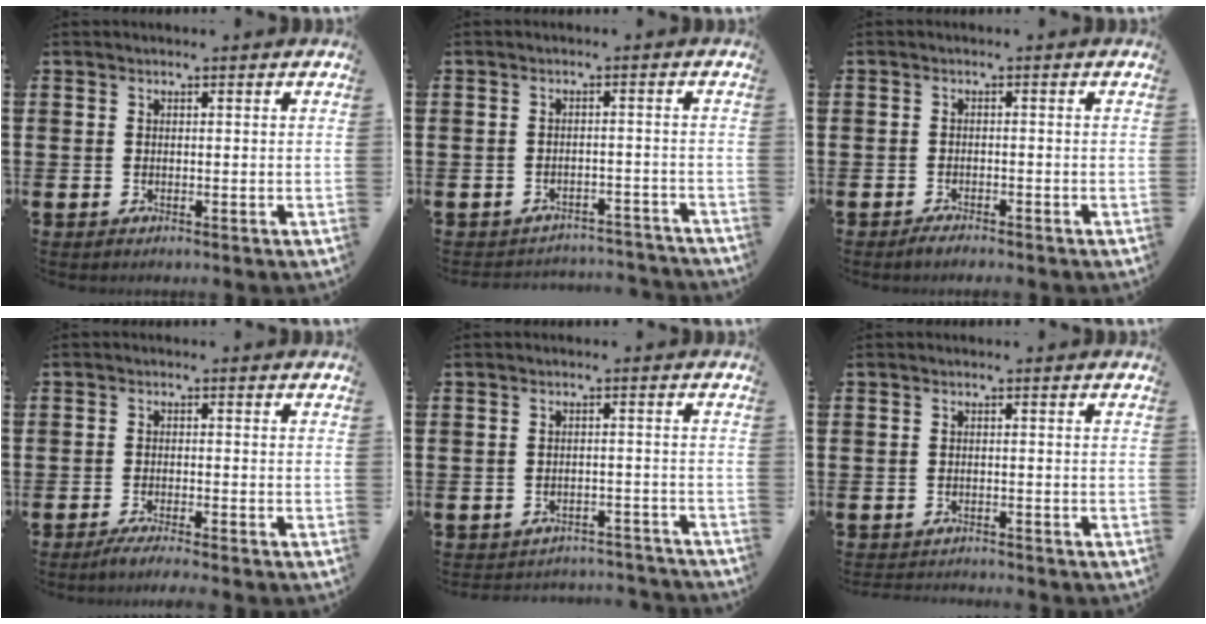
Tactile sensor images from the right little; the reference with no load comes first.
{"total": 2.3, "force": [-2.3, 0.1, -0.1], "torque": [-0.006, 0.004, -0.050]}
{"total": 1.5, "force": [-1.5, 0.1, 0.3], "torque": [-0.008, 0.002, -0.029]}
{"total": 2.4, "force": [-2.1, -0.1, 1.3], "torque": [-0.019, 0.002, -0.039]}
{"total": 2.2, "force": [-2.2, 0.1, -0.1], "torque": [-0.007, 0.004, -0.048]}
{"total": 1.4, "force": [-1.4, -0.1, -0.1], "torque": [-0.002, 0.002, -0.029]}